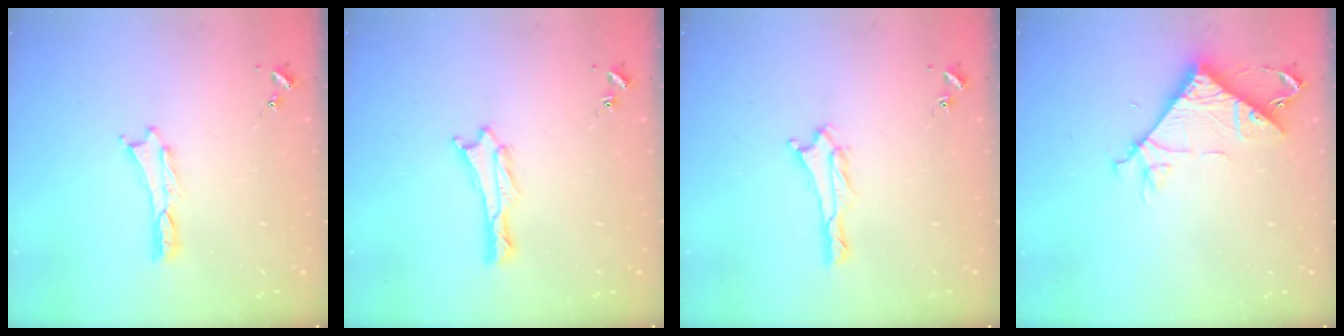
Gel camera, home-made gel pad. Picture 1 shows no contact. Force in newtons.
{"total": 1.0, "press": 0.9, "slide": 0.1}
{"total": 1.7, "press": 1.6, "slide": 0.3}
{"total": 7.5, "press": 7.5, "slide": 0.6}